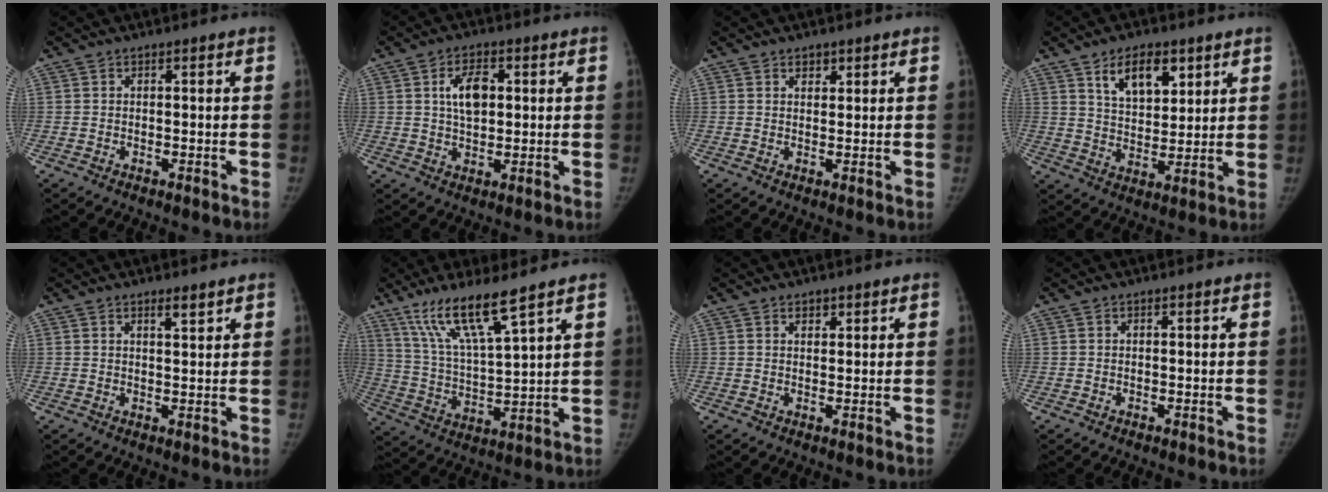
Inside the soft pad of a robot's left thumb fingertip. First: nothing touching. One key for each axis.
{"total": 6.8, "fx": 1.5, "fy": 4.0, "fz": 5.3, "tx": -0.077, "ty": 0.000, "tz": 0.024}
{"total": 1.8, "fx": 1.2, "fy": 1.1, "fz": 0.7, "tx": 0.002, "ty": -0.007, "tz": 0.017}
{"total": 10.2, "fx": 5.5, "fy": 5.4, "fz": 6.6, "tx": -0.081, "ty": -0.032, "tz": 0.097}
{"total": 2.1, "fx": 1.6, "fy": 0.4, "fz": 1.3, "tx": -0.019, "ty": -0.013, "tz": 0.028}
{"total": 12.7, "fx": 8.8, "fy": 1.4, "fz": 9.1, "tx": -0.173, "ty": -0.044, "tz": 0.179}
{"total": 1.5, "fx": 1.1, "fy": 0.9, "fz": 0.6, "tx": 0.000, "ty": -0.006, "tz": 0.016}
{"total": 0.0}